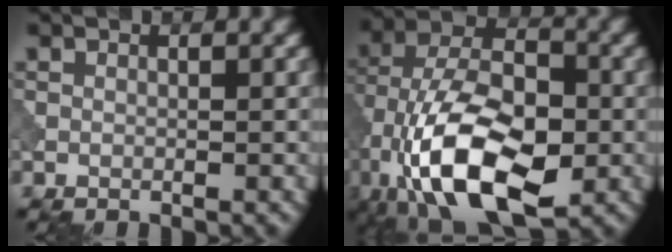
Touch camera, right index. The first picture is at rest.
{"total": 14.8, "force": [-5.5, 7.5, 11.6], "torque": [-0.221, -0.009, -0.107]}